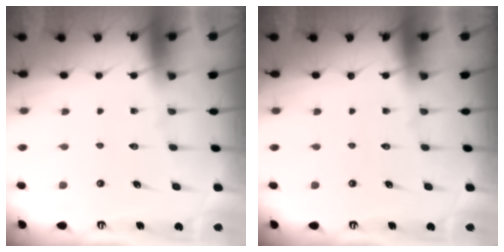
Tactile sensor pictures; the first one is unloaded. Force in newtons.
{"total": 0.0}